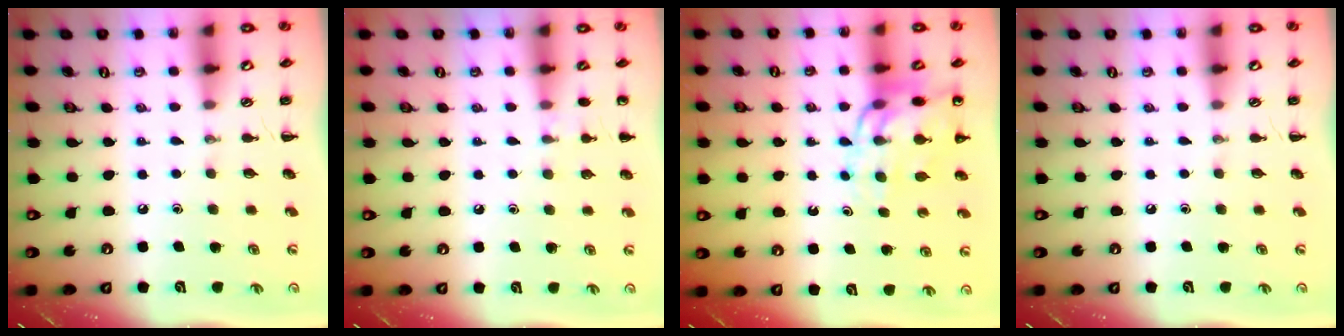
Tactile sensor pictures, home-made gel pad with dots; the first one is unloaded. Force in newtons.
{"total": 5.3, "press": 5.0, "slide": 1.8}
{"total": 13.5, "press": 13.1, "slide": 3.0}
{"total": 0.0}